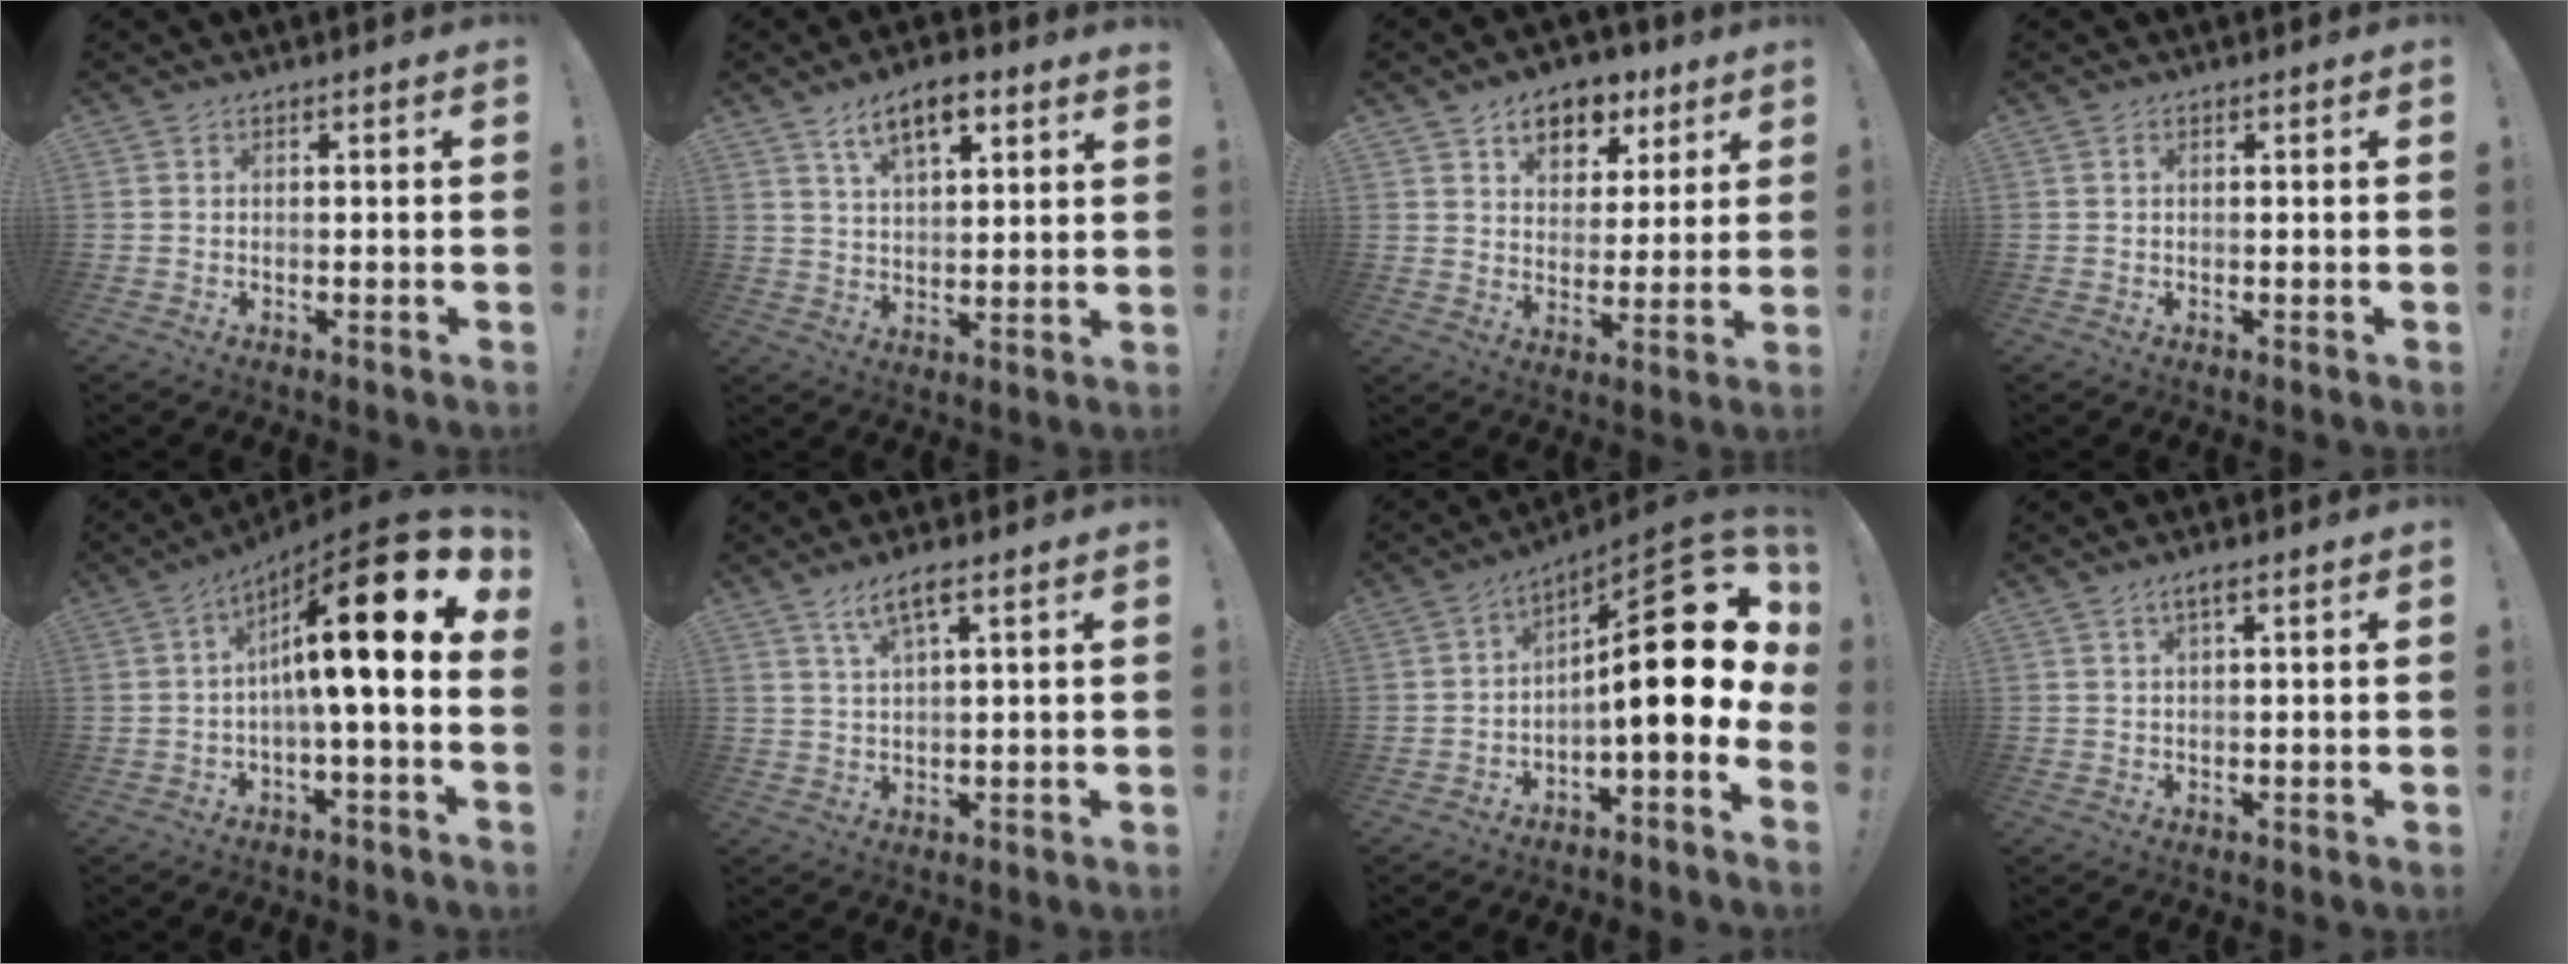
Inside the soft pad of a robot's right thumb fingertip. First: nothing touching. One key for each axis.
{"total": 10.1, "fx": 6.2, "fy": 3.9, "fz": 6.9, "tx": -0.106, "ty": -0.021, "tz": 0.108}
{"total": 9.5, "fx": 5.7, "fy": 6.6, "fz": 3.9, "tx": -0.051, "ty": -0.033, "tz": 0.108}
{"total": 0.0}
{"total": 19.3, "fx": 3.8, "fy": 2.5, "fz": 18.8, "tx": -0.294, "ty": -0.029, "tz": 0.053}
{"total": 5.1, "fx": 3.0, "fy": 0.8, "fz": 4.0, "tx": -0.078, "ty": -0.008, "tz": 0.051}
{"total": 19.0, "fx": 3.0, "fy": 5.3, "fz": 18.0, "tx": -0.260, "ty": -0.021, "tz": 0.053}
{"total": 1.2, "fx": 0.5, "fy": 0.3, "fz": 1.1, "tx": -0.026, "ty": 0.002, "tz": 0.008}